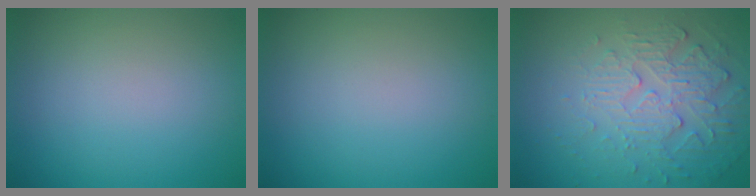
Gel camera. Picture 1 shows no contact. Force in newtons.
{"total": 0.0}
{"total": 5.8, "press": 3.5, "slide": 4.7}